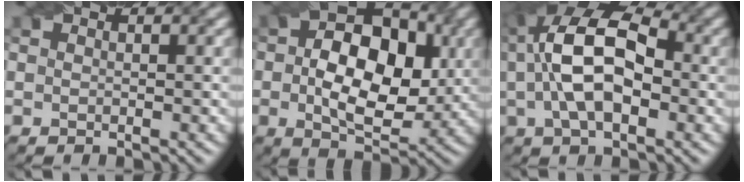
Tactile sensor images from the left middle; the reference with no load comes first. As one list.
[{"total": 10.8, "force": [0.3, 6.6, 8.5], "torque": [-0.131, 0.003, 0.001]}, {"total": 10.9, "force": [0.9, 5.9, 9.2], "torque": [-0.173, 0.024, 0.008]}]